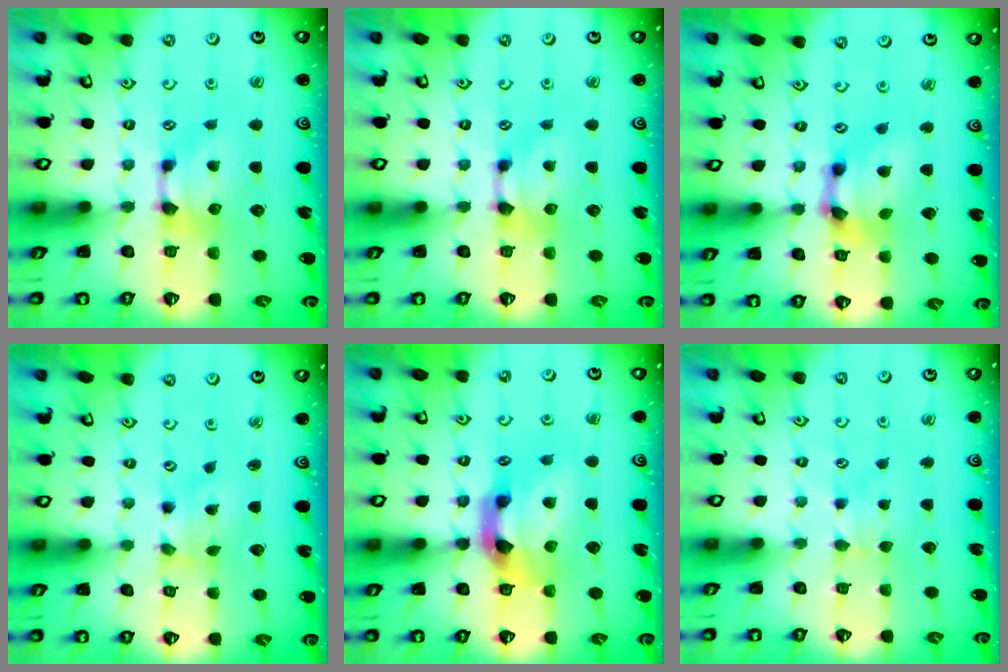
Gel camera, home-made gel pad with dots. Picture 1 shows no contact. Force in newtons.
{"total": 0.0}
{"total": 5.7, "press": 5.3, "slide": 2.2}
{"total": 2.0, "press": 1.7, "slide": 1.0}
{"total": 5.3, "press": 5.0, "slide": 1.8}
{"total": 1.5, "press": 1.5, "slide": 0.3}